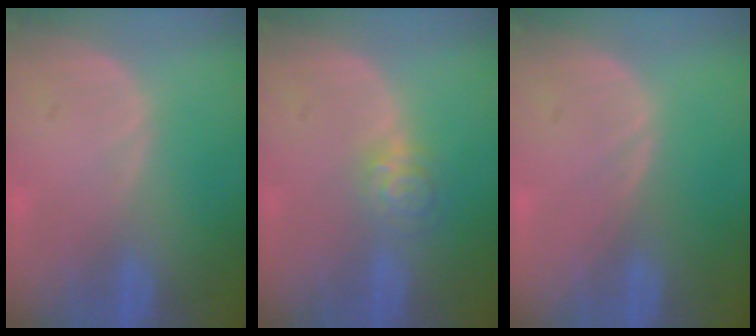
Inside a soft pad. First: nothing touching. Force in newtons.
{"total": 4.0, "press": 3.6, "slide": 1.6}
{"total": 0.0}